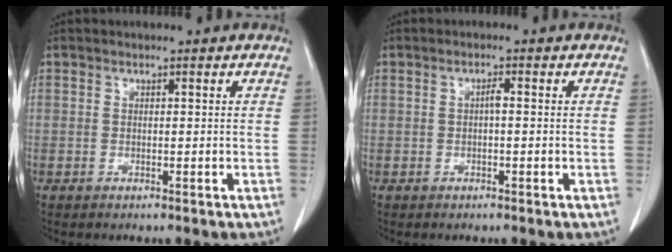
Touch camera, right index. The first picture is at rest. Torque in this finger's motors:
{"motor_torque": [0.18, -0.13, 0.08, 0.03]}